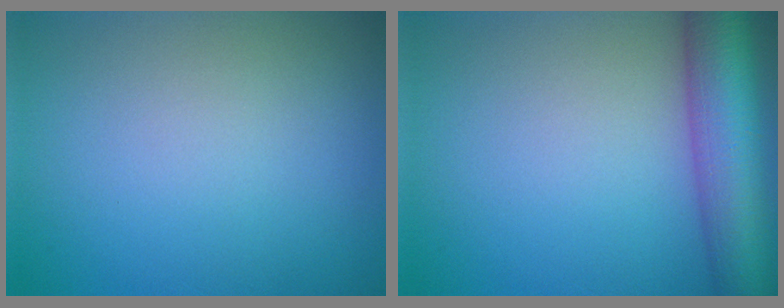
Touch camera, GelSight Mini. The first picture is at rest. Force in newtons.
{"total": 8.4, "press": 8.4, "slide": 0.3}